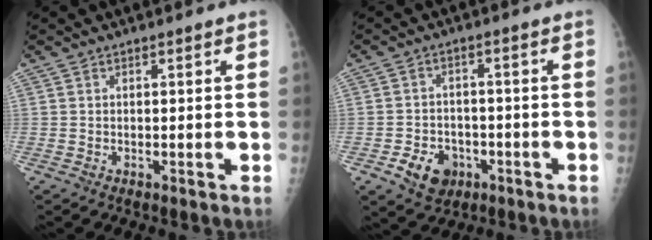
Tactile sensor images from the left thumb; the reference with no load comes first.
{"total": 7.2, "force": [-3.1, 5.6, 3.3], "torque": [-0.034, 0.018, -0.043]}